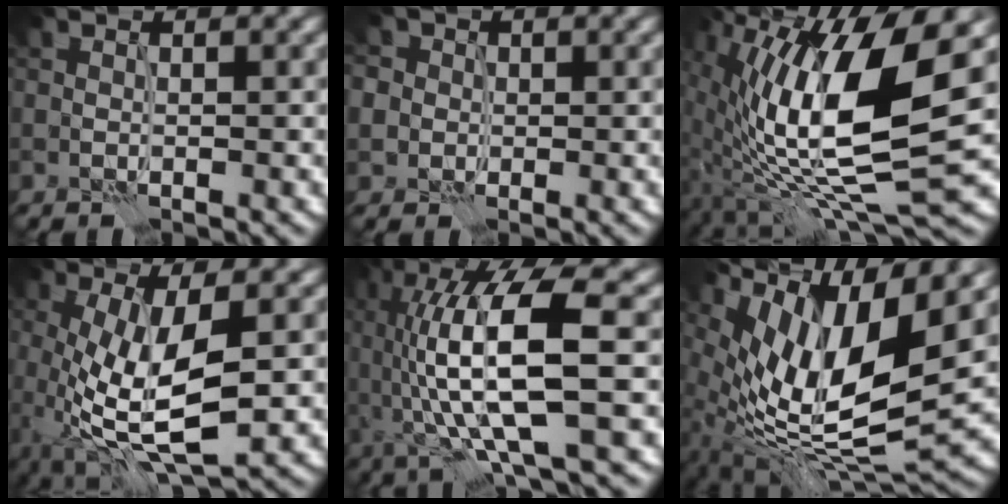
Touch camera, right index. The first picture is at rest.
{"total": 4.8, "force": [1.8, 4.2, 1.6], "torque": [-0.030, 0.018, 0.013]}
{"total": 15.1, "force": [0.5, 5.2, 14.1], "torque": [-0.264, -0.015, 0.010]}
{"total": 9.5, "force": [-2.2, 3.4, 8.6], "torque": [-0.181, -0.015, -0.039]}
{"total": 12.0, "force": [-1.0, 3.2, 11.5], "torque": [-0.219, 0.008, -0.011]}
{"total": 12.4, "force": [3.7, 4.4, 10.9], "torque": [-0.220, -0.003, 0.079]}